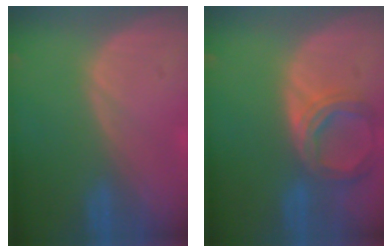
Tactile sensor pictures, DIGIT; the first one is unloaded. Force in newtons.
{"total": 6.9, "press": 6.3, "slide": 2.6}